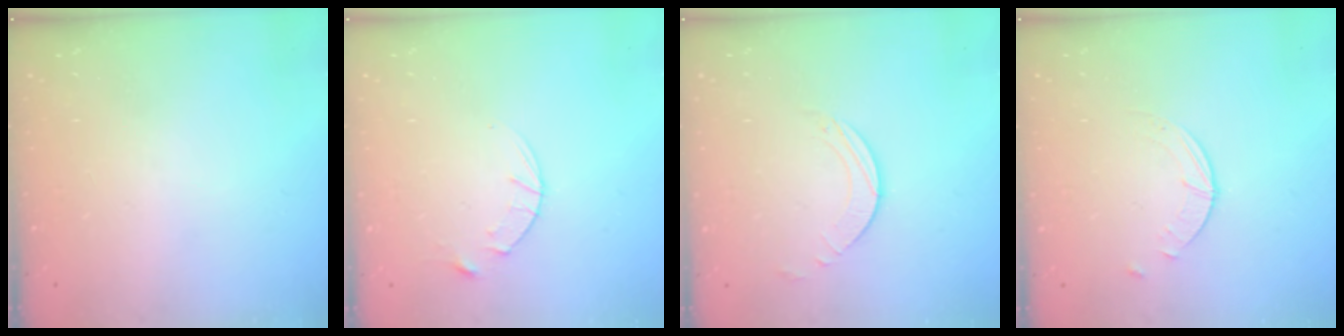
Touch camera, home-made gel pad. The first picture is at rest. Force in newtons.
{"total": 3.2, "press": 3.2, "slide": 0.4}
{"total": 1.6, "press": 1.6, "slide": 0.2}
{"total": 0.9, "press": 0.9, "slide": 0.2}